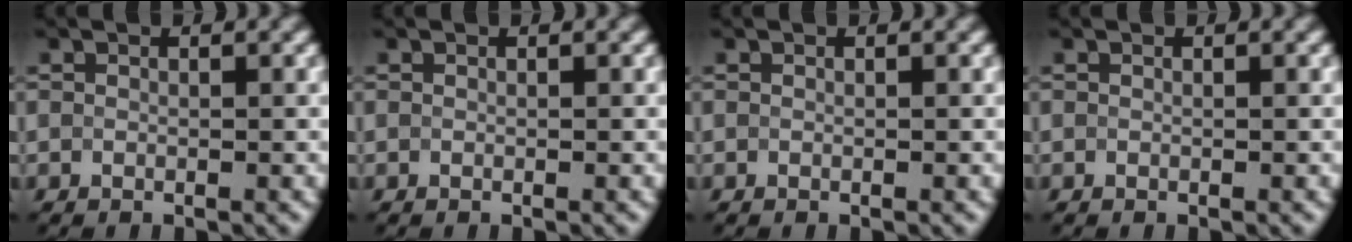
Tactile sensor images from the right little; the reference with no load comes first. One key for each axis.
{"total": 0.0}
{"total": 0.0}
{"total": 0.0}